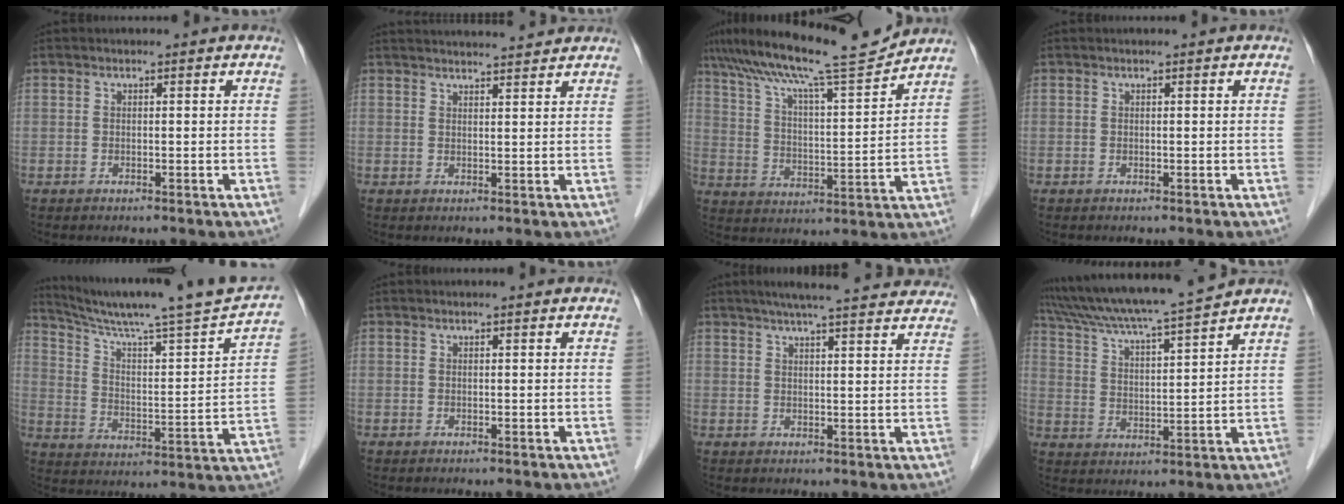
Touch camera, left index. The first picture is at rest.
{"total": 10.1, "force": [9.7, 0.3, 2.9], "torque": [-0.041, 0.022, 0.126]}
{"total": 15.4, "force": [13.5, -0.2, 7.3], "torque": [-0.130, 0.004, 0.216]}
{"total": 0.5, "force": [0.5, 0.0, 0.2], "torque": [-0.004, 0.004, 0.009]}
{"total": 21.5, "force": [19.5, -0.9, 9.0], "torque": [-0.151, -0.039, 0.283]}
{"total": 1.6, "force": [1.5, 0.0, 0.5], "torque": [-0.010, 0.011, 0.019]}
{"total": 19.6, "force": [17.5, 2.4, 8.5], "torque": [-0.118, 0.027, 0.217]}
{"total": 14.6, "force": [13.3, -1.3, 6.1], "torque": [-0.115, 0.003, 0.219]}